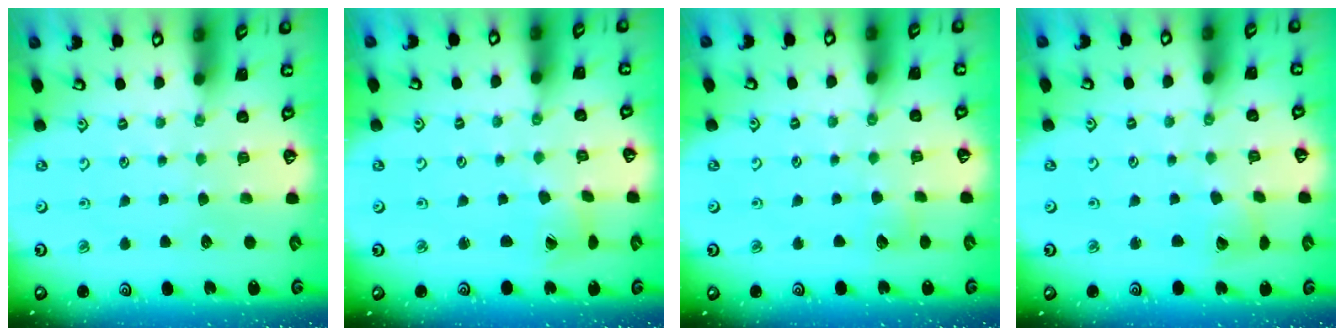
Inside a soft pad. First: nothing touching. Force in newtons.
{"total": 2.5, "press": 2.5, "slide": 0.4}
{"total": 3.7, "press": 3.7, "slide": 0.5}
{"total": 4.8, "press": 4.8, "slide": 0.5}